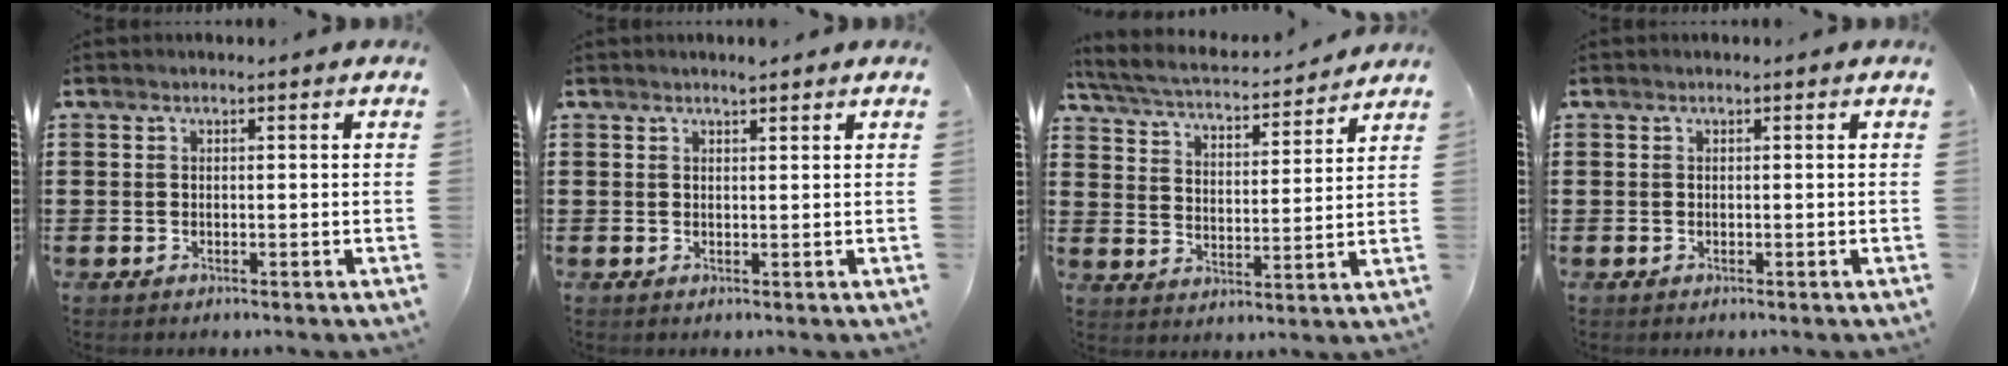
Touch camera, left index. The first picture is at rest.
{"total": 1.7, "force": [1.5, 0.0, 0.8], "torque": [-0.017, -0.001, 0.028]}
{"total": 4.1, "force": [3.9, 0.4, 1.3], "torque": [-0.051, -0.027, 0.058]}
{"total": 0.0}